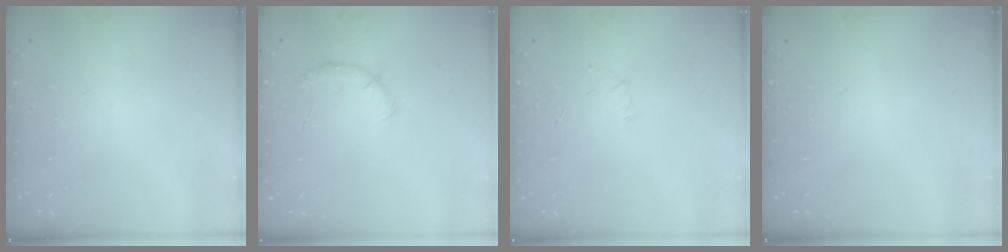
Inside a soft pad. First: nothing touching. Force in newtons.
{"total": 7.3, "press": 7.0, "slide": 2.1}
{"total": 3.5, "press": 3.4, "slide": 0.8}
{"total": 0.0}